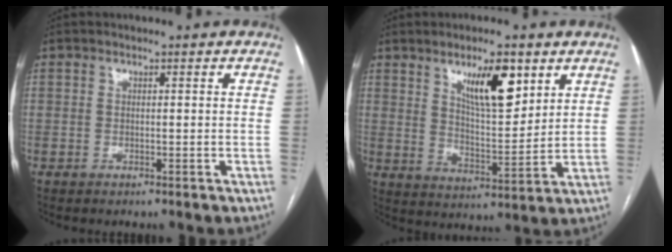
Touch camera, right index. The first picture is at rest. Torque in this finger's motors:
{"motor_torque": [0.31, 0.23, 0.33, 0.10]}